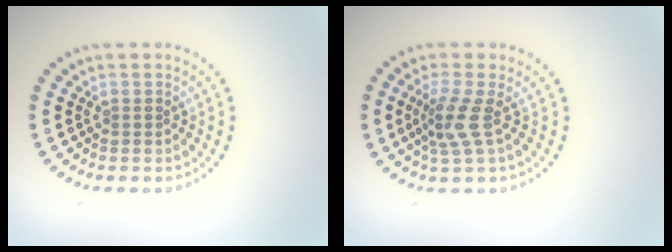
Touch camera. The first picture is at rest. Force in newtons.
{"total": 2.8, "press": 2.1, "slide": 1.8}